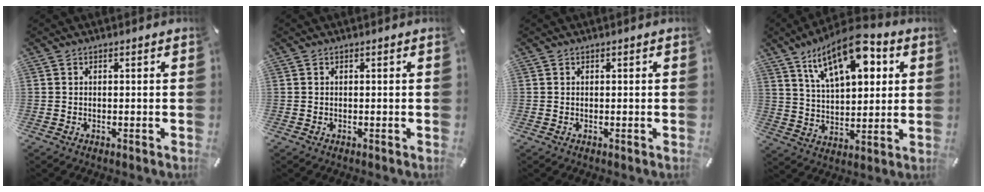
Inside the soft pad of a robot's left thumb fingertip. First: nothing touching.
{"total": 0.0}
{"total": 0.0}
{"total": 17.4, "force": [9.2, 8.0, 12.4], "torque": [-0.209, -0.030, 0.152]}